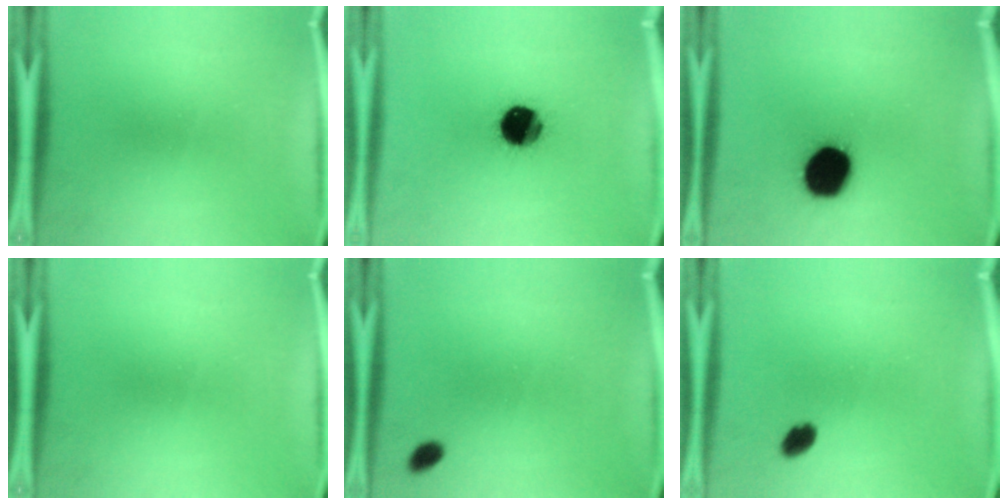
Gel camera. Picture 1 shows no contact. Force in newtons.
{"total": 13.5}
{"total": 18.3}
{"total": 0.0}
{"total": 1.9}
{"total": 2.8}